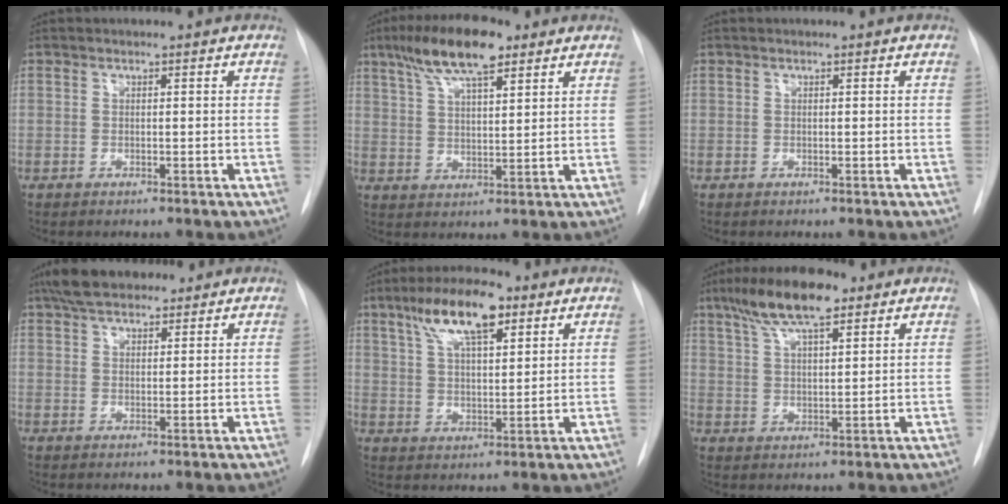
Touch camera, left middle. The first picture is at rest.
{"total": 11.2, "force": [7.2, 2.9, 8.0], "torque": [-0.148, 0.018, 0.126]}
{"total": 0.0}
{"total": 8.0, "force": [6.2, 3.3, 3.9], "torque": [-0.065, 0.025, 0.107]}
{"total": 11.4, "force": [6.4, 3.3, 8.8], "torque": [-0.161, 0.019, 0.111]}
{"total": 10.6, "force": [7.0, 2.6, 7.5], "torque": [-0.139, 0.018, 0.123]}